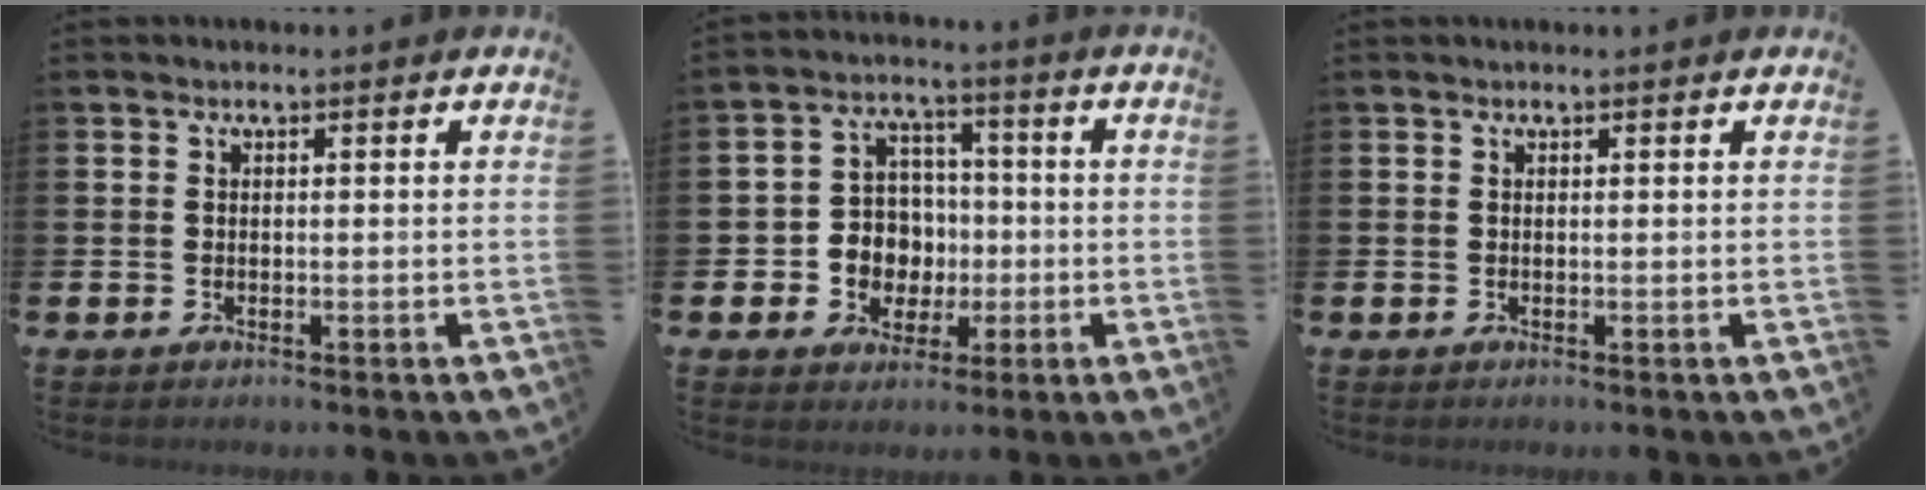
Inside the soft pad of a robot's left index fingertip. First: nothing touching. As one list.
[{"total": 6.4, "force": [-0.2, 6.2, 1.6], "torque": [-0.045, 0.005, -0.006]}, {"total": 0.0}]